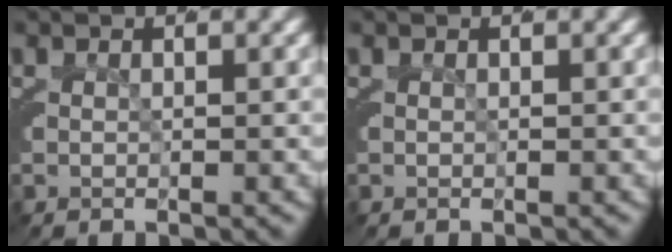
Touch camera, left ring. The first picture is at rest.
{"total": 0.0}